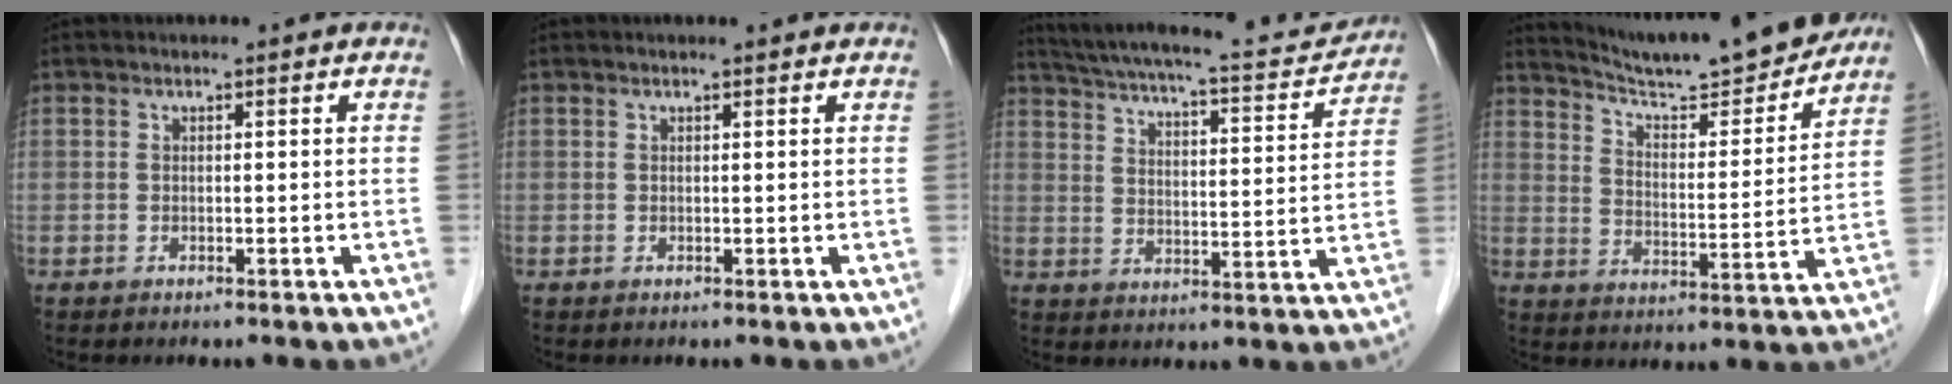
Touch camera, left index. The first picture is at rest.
{"total": 1.0, "force": [1.0, 0.0, 0.3], "torque": [-0.013, 0.007, 0.013]}
{"total": 19.3, "force": [17.4, 3.2, 7.6], "torque": [-0.128, -0.003, 0.240]}
{"total": 17.7, "force": [16.5, 1.0, 6.4], "torque": [-0.105, -0.019, 0.241]}